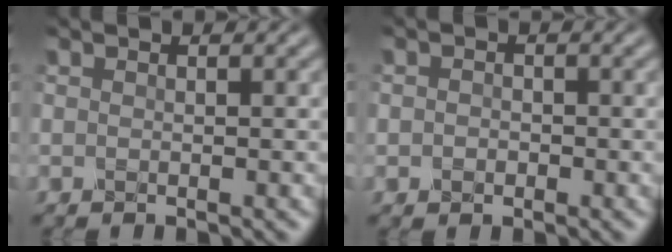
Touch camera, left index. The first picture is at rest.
{"total": 1.1, "force": [-0.2, 0.9, 0.5], "torque": [-0.005, -0.004, -0.007]}